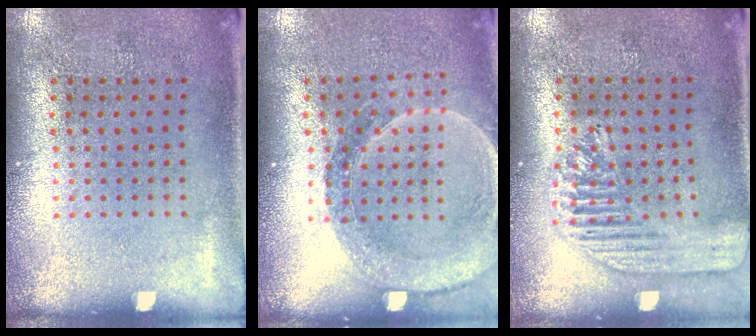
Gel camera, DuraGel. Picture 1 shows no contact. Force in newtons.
{"total": 1.5, "press": 1.5, "slide": 0.3}
{"total": 1.7, "press": 1.5, "slide": 0.8}